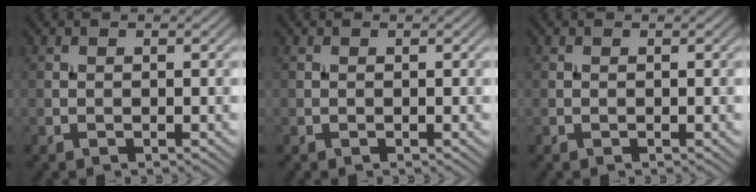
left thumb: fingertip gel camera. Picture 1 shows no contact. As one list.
[{"total": 0.0}, {"total": 0.0}]